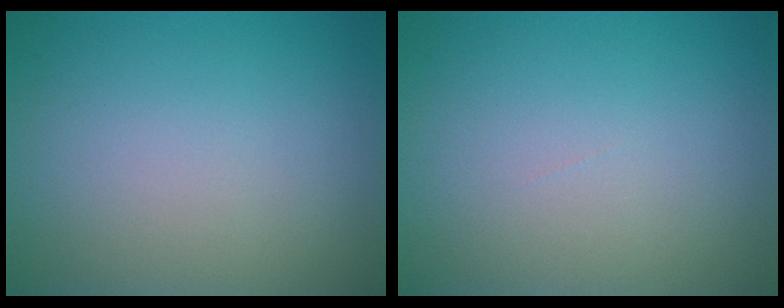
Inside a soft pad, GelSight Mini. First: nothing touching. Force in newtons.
{"total": 0.0}